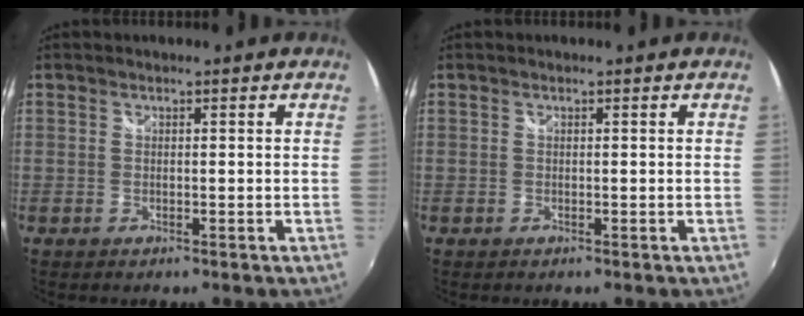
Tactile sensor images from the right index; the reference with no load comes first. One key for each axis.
{"total": 0.0}